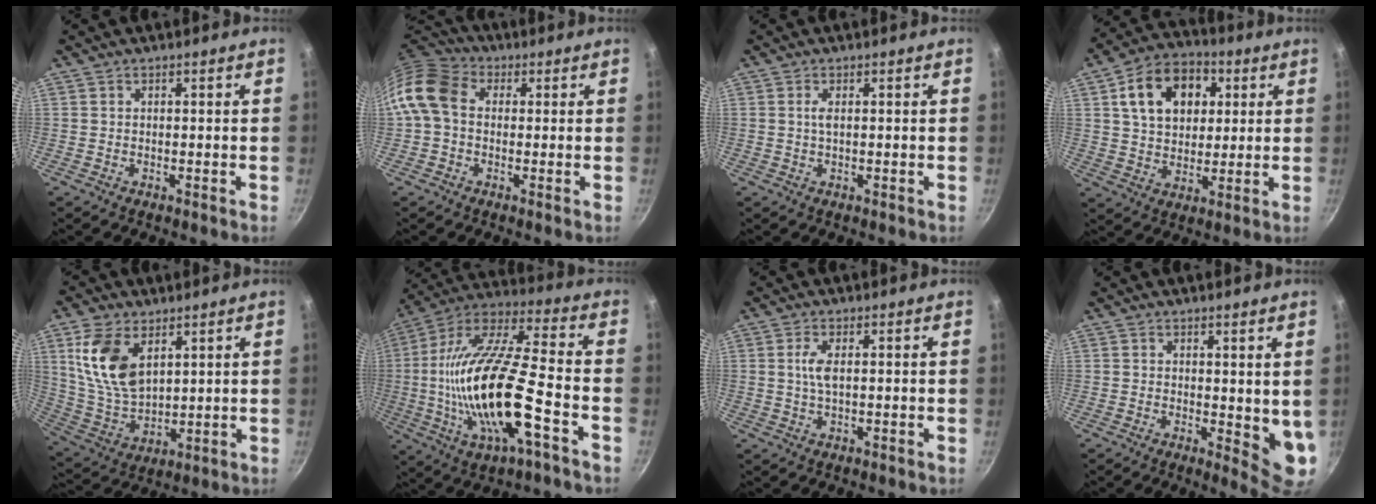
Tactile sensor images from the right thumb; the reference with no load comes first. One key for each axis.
{"total": 10.3, "fx": 0.6, "fy": 7.8, "fz": 6.7, "tx": -0.113, "ty": 0.024, "tz": -0.011}
{"total": 1.3, "fx": 0.2, "fy": 0.4, "fz": 1.2, "tx": -0.025, "ty": 0.001, "tz": 0.004}
{"total": 15.4, "fx": 4.6, "fy": 11.0, "fz": 9.7, "tx": -0.128, "ty": 0.010, "tz": 0.067}
{"total": 13.7, "fx": 5.4, "fy": 8.0, "fz": 9.8, "tx": -0.178, "ty": -0.029, "tz": 0.119}
{"total": 24.2, "fx": -5.3, "fy": 7.4, "fz": 22.4, "tx": -0.427, "ty": 0.021, "tz": -0.106}
{"total": 3.2, "fx": 0.5, "fy": 1.1, "fz": 2.9, "tx": -0.067, "ty": 0.003, "tz": 0.009}
{"total": 6.6, "fx": 1.3, "fy": 2.8, "fz": 5.9, "tx": -0.068, "ty": -0.023, "tz": 0.019}